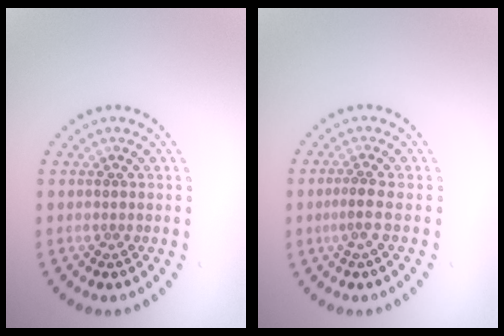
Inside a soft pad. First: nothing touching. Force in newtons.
{"total": 1.5, "press": 1.0, "slide": 1.1}